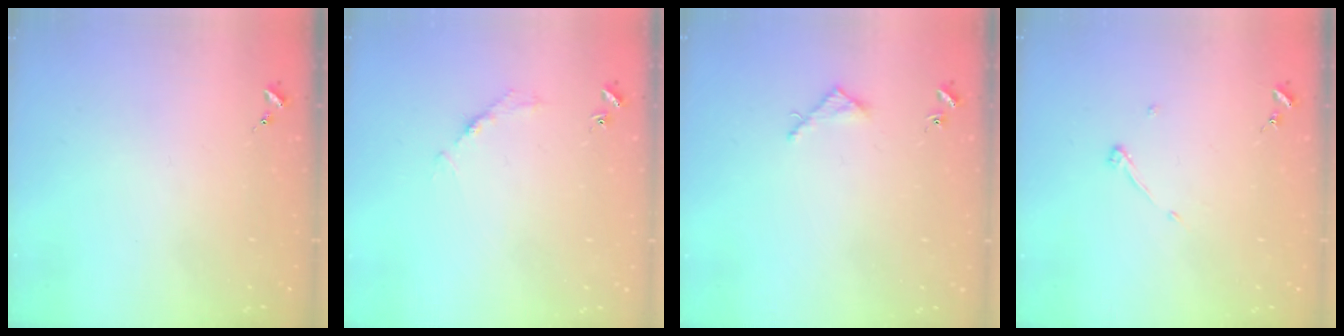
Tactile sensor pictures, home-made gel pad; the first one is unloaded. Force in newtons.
{"total": 2.7, "press": 2.7, "slide": 0.4}
{"total": 3.3, "press": 3.3, "slide": 0.3}
{"total": 3.6, "press": 3.6, "slide": 0.4}